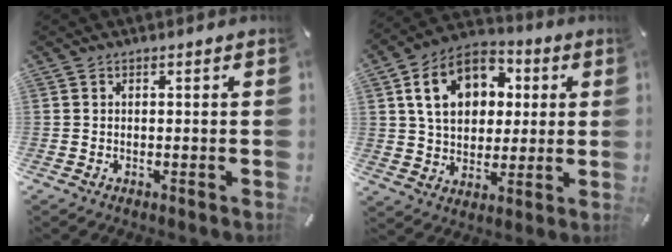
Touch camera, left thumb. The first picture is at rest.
{"total": 14.5, "force": [4.2, 11.4, 8.0], "torque": [-0.144, 0.007, 0.081]}